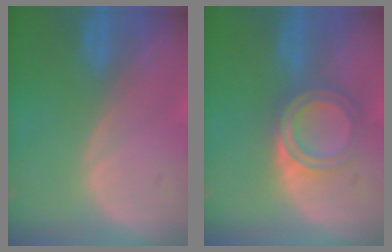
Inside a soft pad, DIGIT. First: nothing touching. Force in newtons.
{"total": 5.3, "press": 4.9, "slide": 2.0}